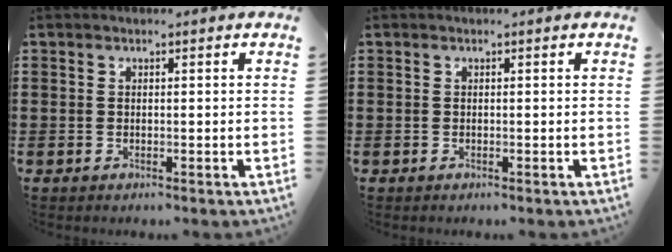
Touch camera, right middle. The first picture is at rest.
{"total": 0.0}